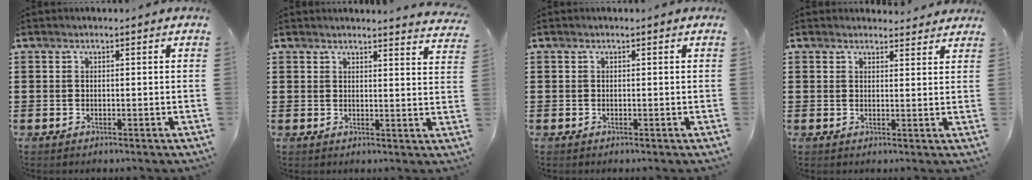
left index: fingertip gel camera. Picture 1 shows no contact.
{"total": 2.8, "force": [2.7, -0.5, 0.3], "torque": [-0.007, -0.016, 0.048]}
{"total": 0.0}
{"total": 2.1, "force": [2.0, 0.4, 0.1], "torque": [0.000, -0.006, 0.038]}